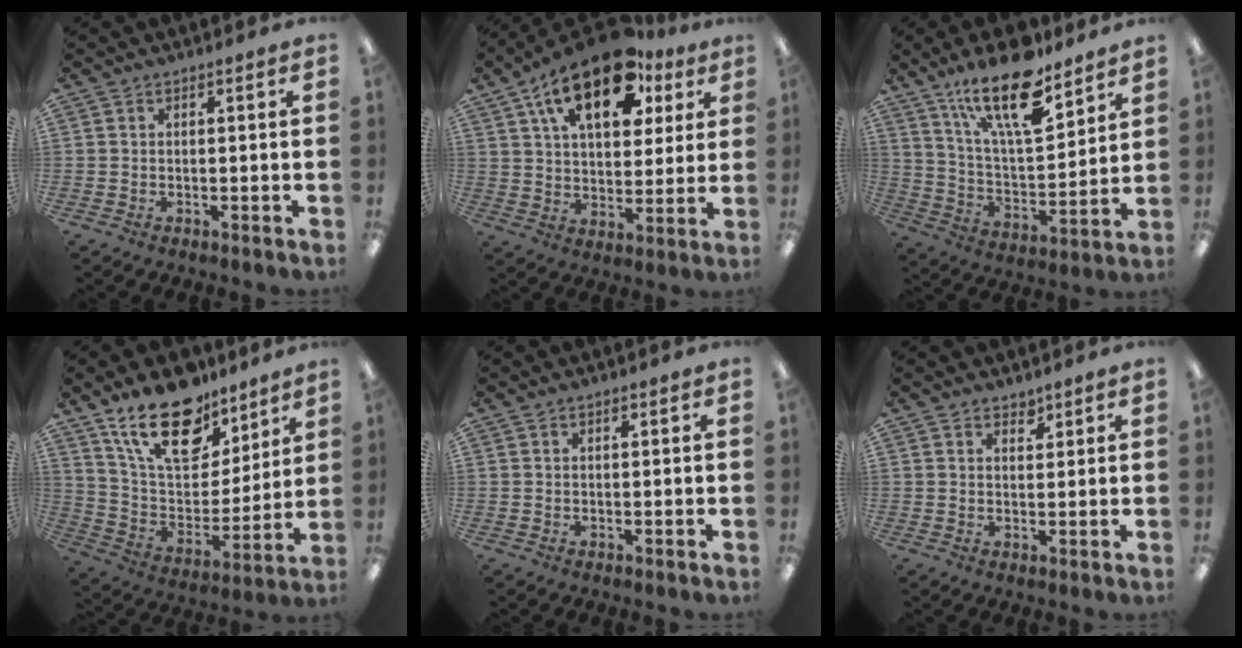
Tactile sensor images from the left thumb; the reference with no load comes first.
{"total": 19.6, "force": [11.3, 9.7, 12.9], "torque": [-0.217, -0.036, 0.193]}
{"total": 20.9, "force": [14.1, 7.4, 13.5], "torque": [-0.219, -0.083, 0.237]}
{"total": 20.6, "force": [14.3, 10.3, 10.6], "torque": [-0.185, -0.079, 0.257]}
{"total": 0.6, "force": [0.3, 0.3, 0.3], "torque": [-0.006, 0.004, 0.006]}
{"total": 2.4, "force": [2.0, 1.2, 0.4], "torque": [0.007, -0.013, 0.036]}